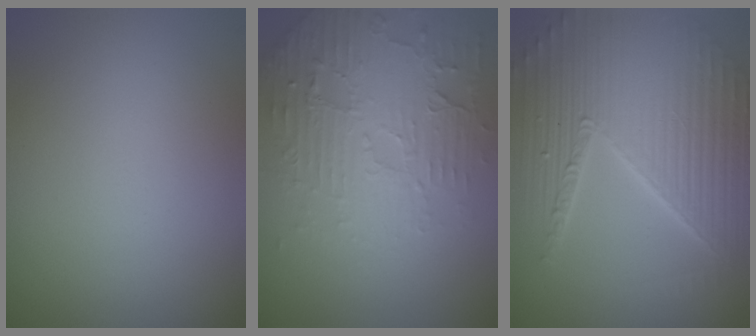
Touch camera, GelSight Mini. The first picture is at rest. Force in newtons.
{"total": 5.6, "press": 3.7, "slide": 4.2}
{"total": 9.5, "press": 6.0, "slide": 7.4}